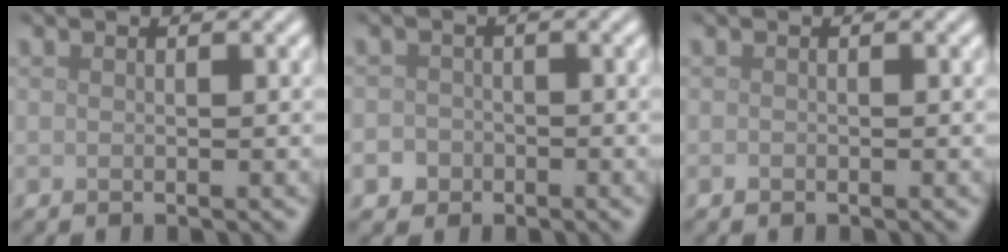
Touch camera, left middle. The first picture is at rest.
{"total": 2.5, "force": [-1.4, 2.0, 0.3], "torque": [0.014, 0.002, -0.029]}
{"total": 0.0}